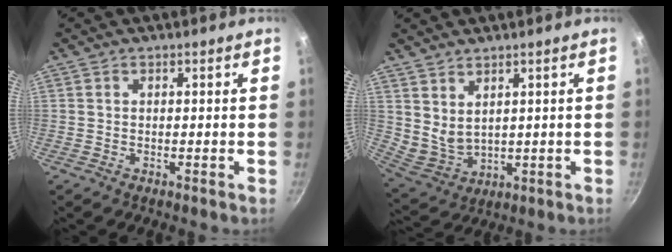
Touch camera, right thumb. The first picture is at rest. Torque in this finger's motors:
{"motor_torque": [-0.32, -0.30, -0.47, 0.36, 0.07]}